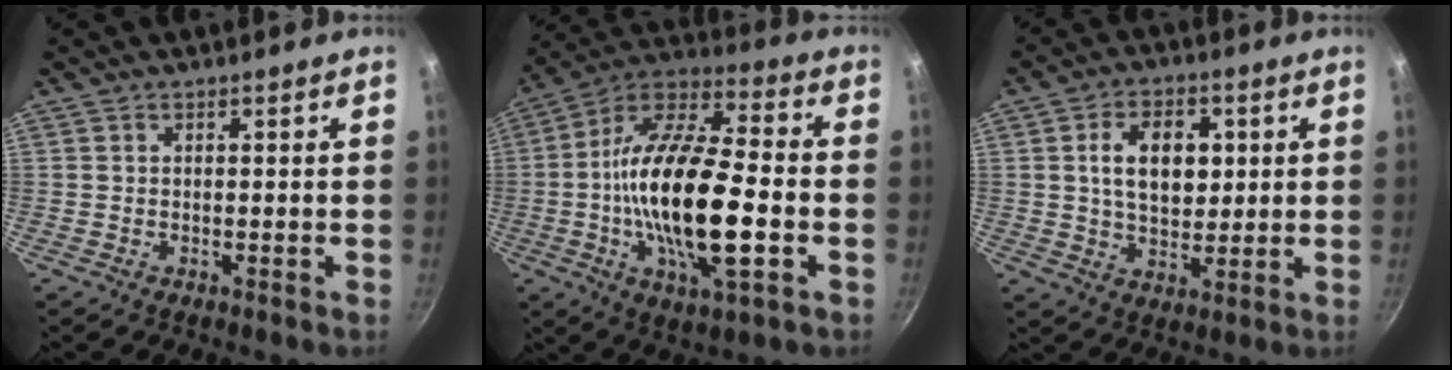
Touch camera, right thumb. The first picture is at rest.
{"total": 24.1, "force": [-3.9, 8.8, 22.1], "torque": [-0.405, 0.019, -0.082]}
{"total": 10.8, "force": [2.1, 7.0, 7.9], "torque": [-0.106, -0.003, 0.032]}